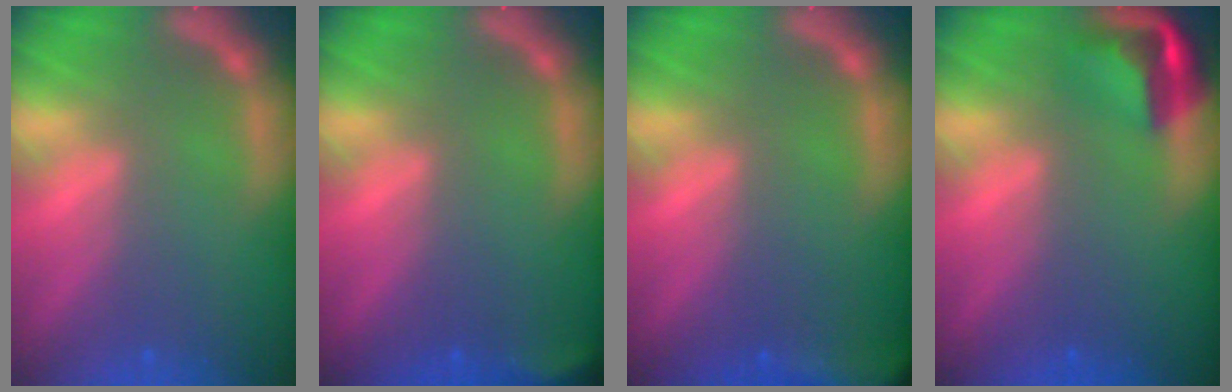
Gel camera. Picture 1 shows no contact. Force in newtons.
{"total": 2.4}
{"total": 8.0}
{"total": 4.4}